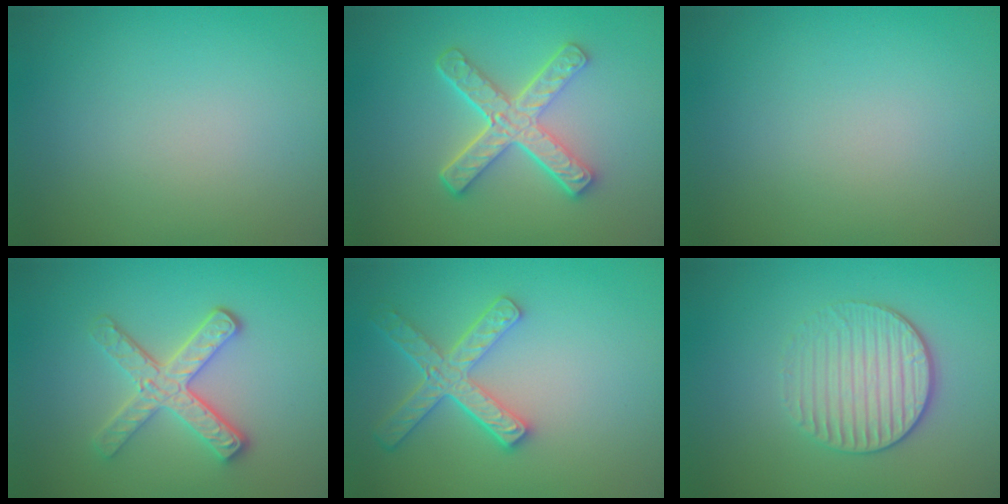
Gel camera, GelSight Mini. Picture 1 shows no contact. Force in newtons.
{"total": 5.0, "press": 3.7, "slide": 3.3}
{"total": 0.0}
{"total": 3.8, "press": 3.1, "slide": 2.2}
{"total": 4.5, "press": 3.8, "slide": 2.5}
{"total": 3.7, "press": 3.1, "slide": 2.0}